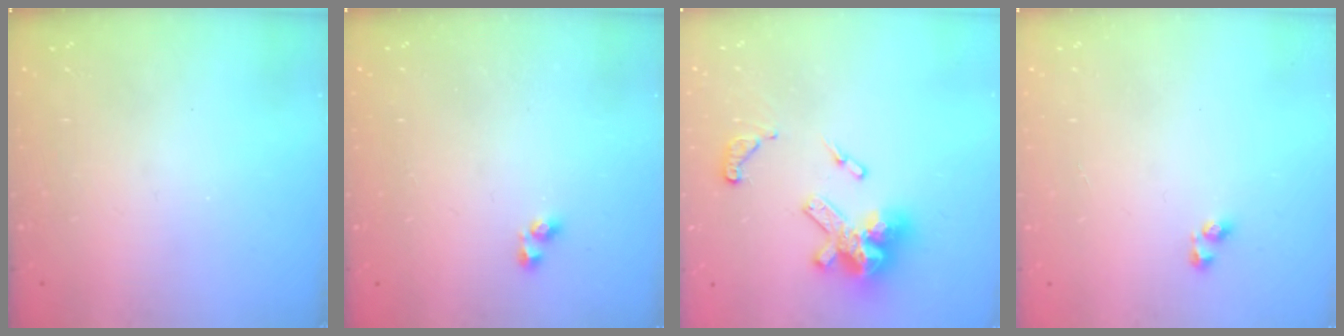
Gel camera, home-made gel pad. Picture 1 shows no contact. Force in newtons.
{"total": 1.9, "press": 1.9, "slide": 0.4}
{"total": 16.9, "press": 16.8, "slide": 1.8}
{"total": 3.4, "press": 3.4, "slide": 0.5}